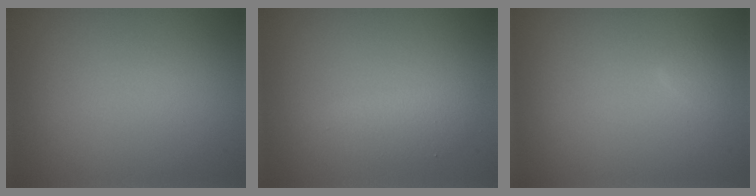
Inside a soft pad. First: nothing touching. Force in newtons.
{"total": 2.0, "press": 2.0, "slide": 0.1}
{"total": 0.8, "press": 0.8, "slide": 0.1}